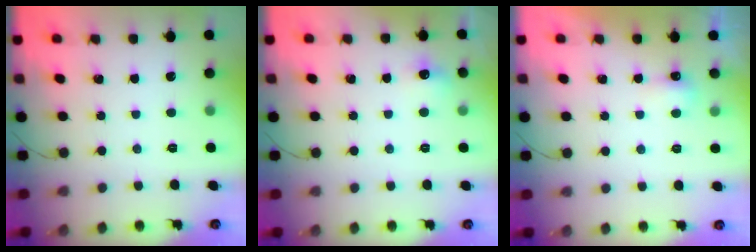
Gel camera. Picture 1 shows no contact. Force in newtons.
{"total": 5.7, "press": 5.5, "slide": 1.3}
{"total": 4.2, "press": 4.0, "slide": 1.0}